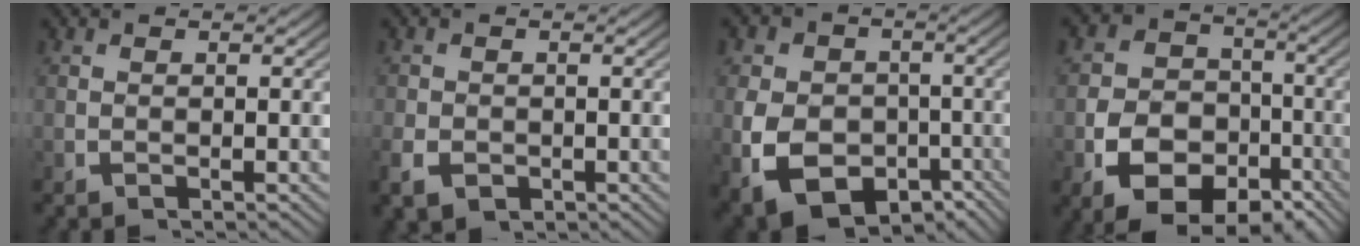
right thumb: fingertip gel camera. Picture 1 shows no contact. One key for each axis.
{"total": 2.4, "fx": -0.9, "fy": 1.8, "fz": 1.2, "tx": -0.023, "ty": -0.011, "tz": -0.011}
{"total": 12.2, "fx": -4.5, "fy": 9.3, "fz": 6.4, "tx": -0.134, "ty": -0.062, "tz": -0.050}
{"total": 11.3, "fx": -3.3, "fy": 9.1, "fz": 5.8, "tx": -0.104, "ty": -0.042, "tz": -0.048}